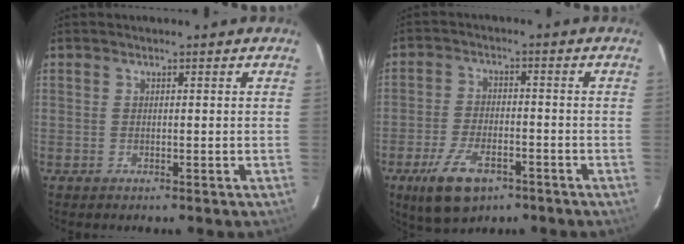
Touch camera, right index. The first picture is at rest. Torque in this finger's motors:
{"motor_torque": [0.96, -0.57, 0.43, 0.11]}